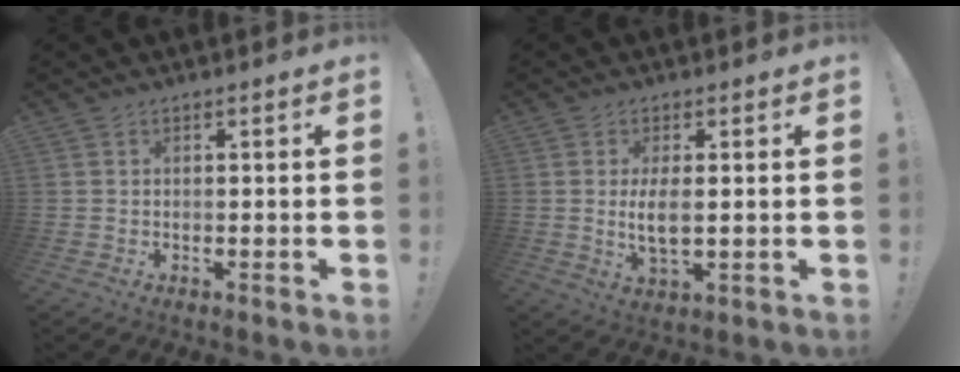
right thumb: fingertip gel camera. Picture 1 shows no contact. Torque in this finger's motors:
{"motor_torque": [0.11, 0.13, 0.29, -0.17, 0.05]}